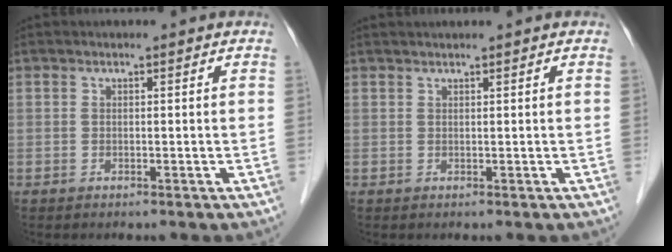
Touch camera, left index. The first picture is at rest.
{"total": 2.1, "force": [1.9, -0.2, 1.0], "torque": [-0.010, 0.024, 0.036]}